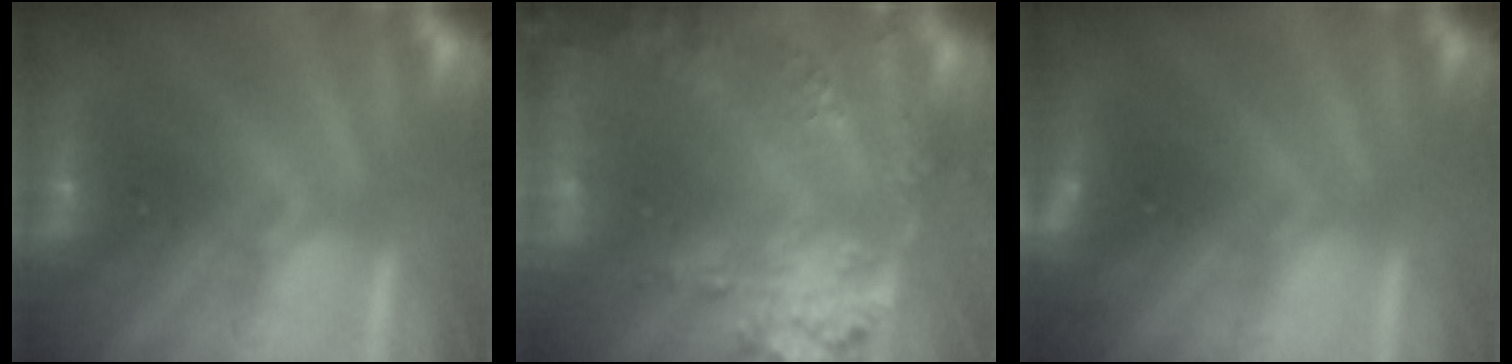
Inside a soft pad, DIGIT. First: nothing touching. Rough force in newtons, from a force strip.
{"total": 9.0}
{"total": 1.8}